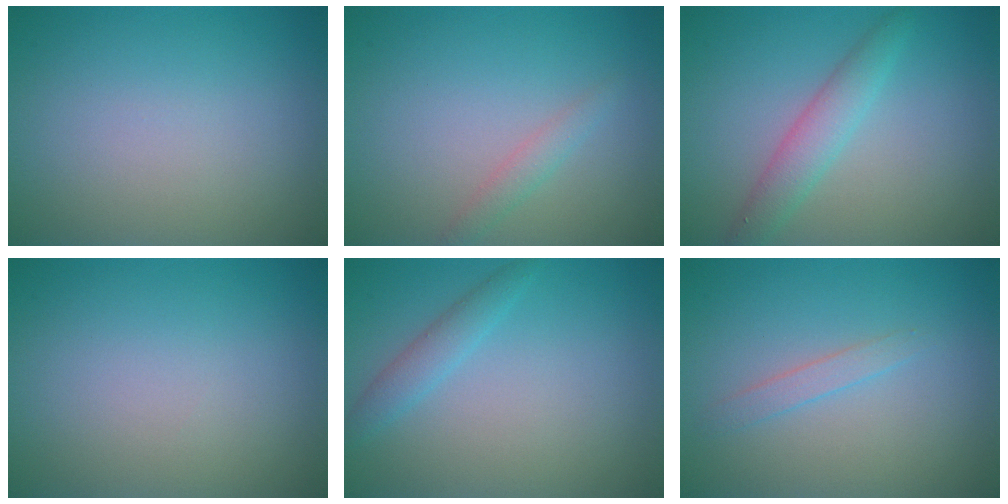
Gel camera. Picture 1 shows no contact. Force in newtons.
{"total": 1.3, "press": 1.3, "slide": 0.1}
{"total": 2.8, "press": 2.8, "slide": 0.0}
{"total": 0.0}
{"total": 1.8, "press": 1.8, "slide": 0.1}
{"total": 1.2, "press": 1.2, "slide": 0.1}